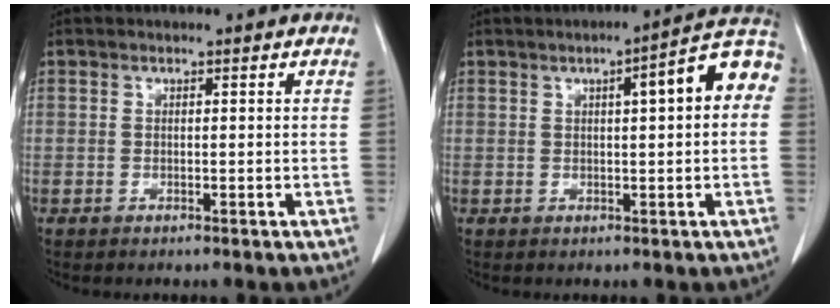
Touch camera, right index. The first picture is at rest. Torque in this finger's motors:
{"motor_torque": [0.27, 0.11, 0.14, 0.03]}